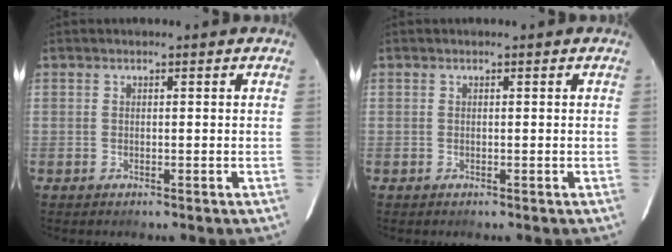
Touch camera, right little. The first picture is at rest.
{"total": 0.0}